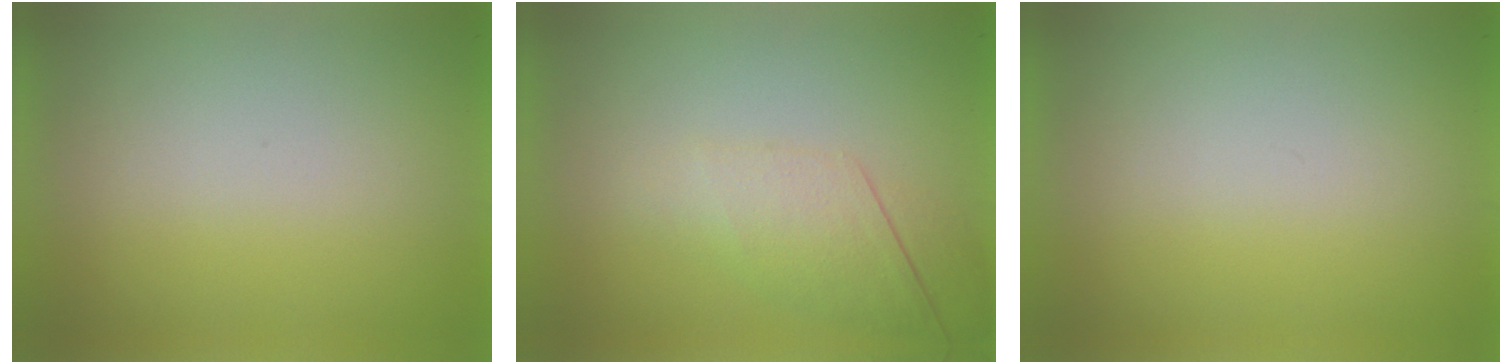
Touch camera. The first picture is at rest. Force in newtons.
{"total": 2.2}
{"total": 0.0}